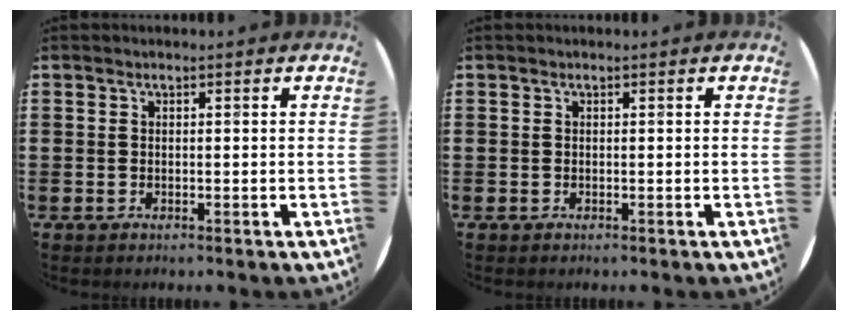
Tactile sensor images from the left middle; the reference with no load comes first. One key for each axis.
{"total": 0.0}